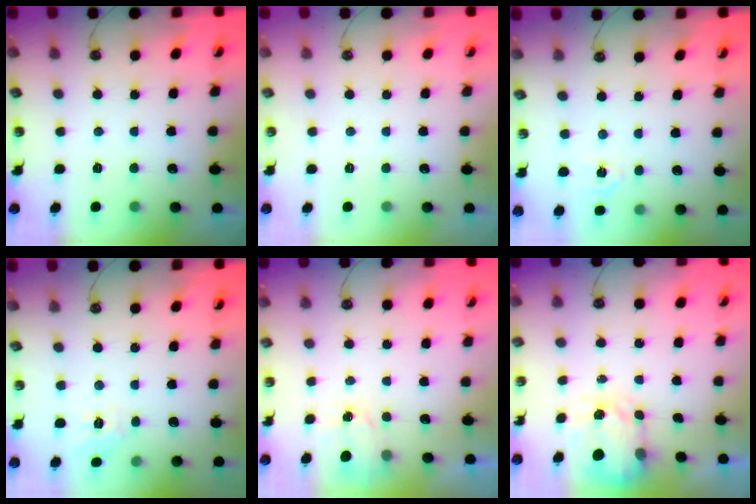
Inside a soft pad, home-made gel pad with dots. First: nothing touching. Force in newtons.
{"total": 0.0}
{"total": 3.2, "press": 3.2, "slide": 0.4}
{"total": 6.5, "press": 6.4, "slide": 0.5}
{"total": 1.7, "press": 1.6, "slide": 0.2}
{"total": 3.7, "press": 3.7, "slide": 0.6}